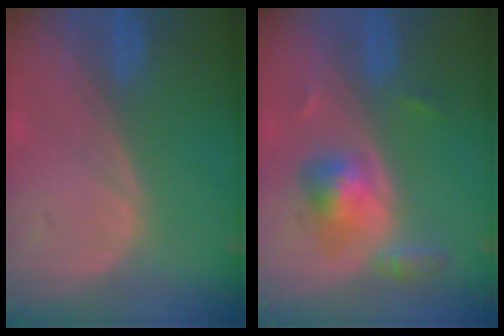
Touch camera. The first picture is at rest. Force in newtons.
{"total": 5.1, "press": 5.1, "slide": 0.9}